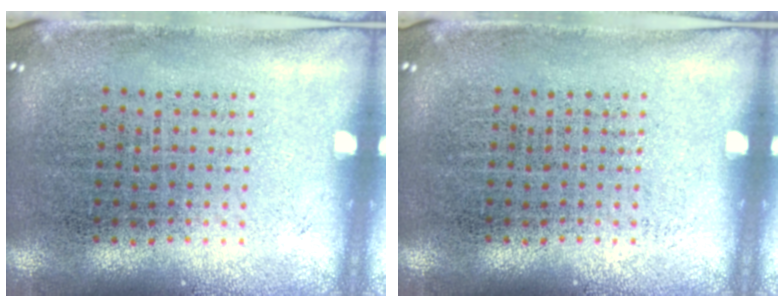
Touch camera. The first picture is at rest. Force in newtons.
{"total": 0.0}